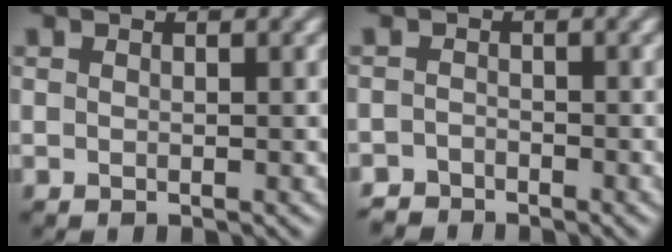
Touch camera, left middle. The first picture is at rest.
{"total": 2.5, "force": [-2.2, 1.3, -0.1], "torque": [0.019, 0.007, -0.040]}